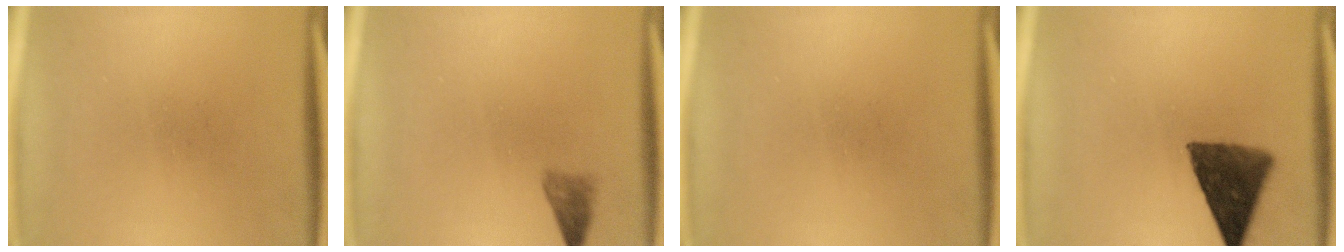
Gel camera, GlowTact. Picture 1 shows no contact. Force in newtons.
{"total": 1.9}
{"total": 0.0}
{"total": 10.4}